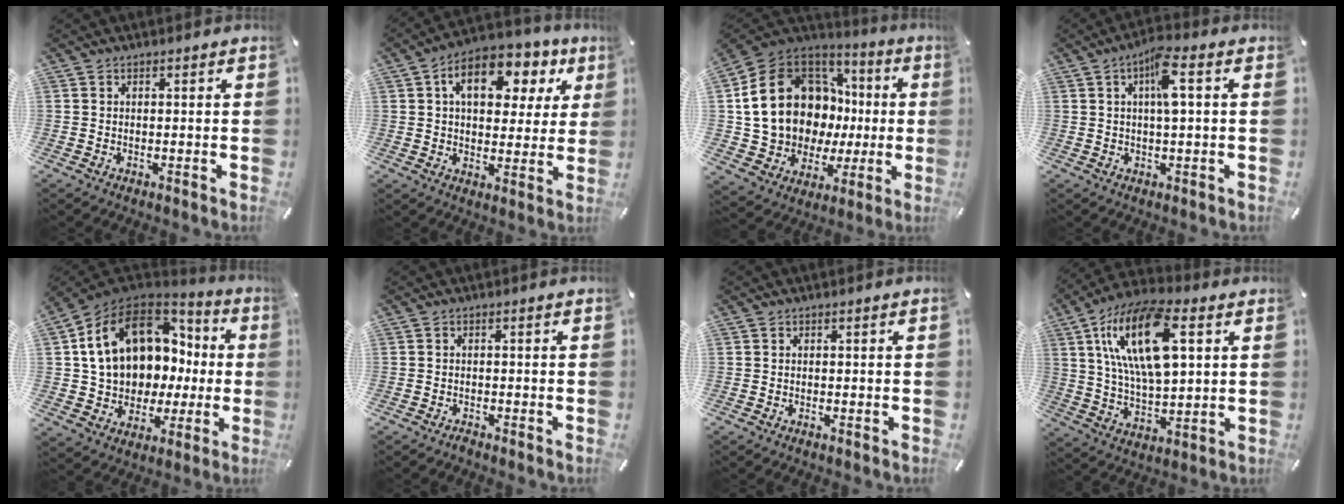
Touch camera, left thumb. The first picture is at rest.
{"total": 13.4, "force": [5.5, 8.4, 8.8], "torque": [-0.128, -0.012, 0.091]}
{"total": 20.3, "force": [3.6, 16.8, 10.8], "torque": [-0.203, -0.029, 0.098]}
{"total": 6.9, "force": [1.6, 1.6, 6.6], "torque": [-0.113, 0.001, 0.022]}
{"total": 17.1, "force": [5.4, 12.9, 9.8], "torque": [-0.193, -0.025, 0.104]}
{"total": 1.0, "force": [-1.0, 0.1, 0.1], "torque": [-0.005, 0.002, -0.021]}
{"total": 0.9, "force": [-0.3, 0.1, 0.8], "torque": [-0.013, -0.003, -0.005]}
{"total": 19.6, "force": [7.3, 9.0, 15.9], "torque": [-0.325, -0.013, 0.118]}